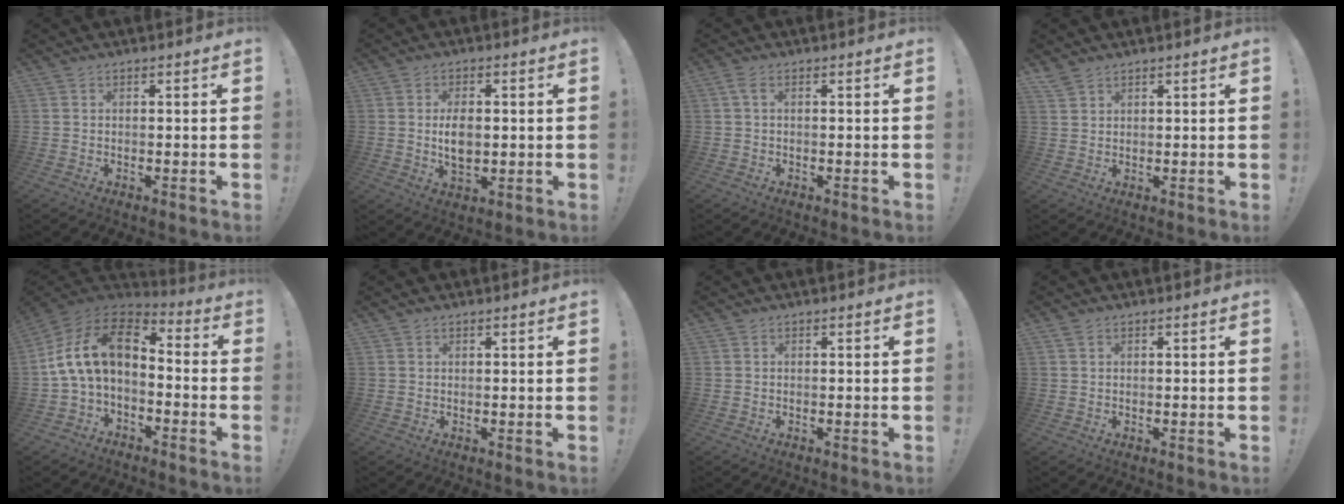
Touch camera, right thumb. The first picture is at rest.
{"total": 6.7, "force": [0.2, 4.0, 5.4], "torque": [-0.097, -0.004, -0.002]}
{"total": 1.6, "force": [0.3, 0.5, 1.5], "torque": [-0.031, 0.003, 0.006]}
{"total": 2.8, "force": [2.4, 1.0, 0.9], "torque": [-0.013, -0.015, 0.047]}
{"total": 14.8, "force": [1.9, 8.6, 11.8], "torque": [-0.212, 0.001, 0.040]}
{"total": 0.6, "force": [0.6, 0.2, 0.1], "torque": [0.004, -0.003, 0.010]}
{"total": 0.0}
{"total": 0.6, "force": [0.4, 0.4, 0.2], "torque": [-0.007, 0.001, 0.009]}